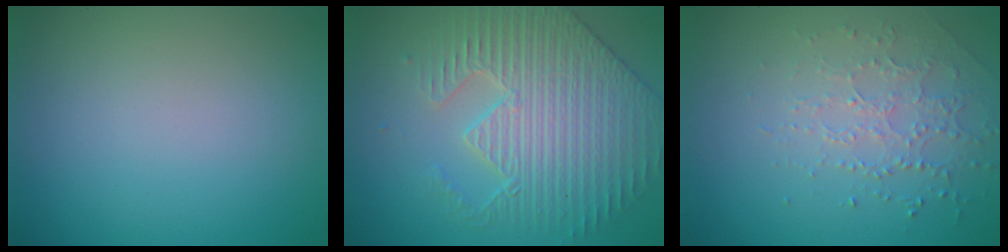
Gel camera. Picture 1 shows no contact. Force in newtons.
{"total": 5.0, "press": 4.9, "slide": 1.3}
{"total": 1.7, "press": 1.5, "slide": 0.8}